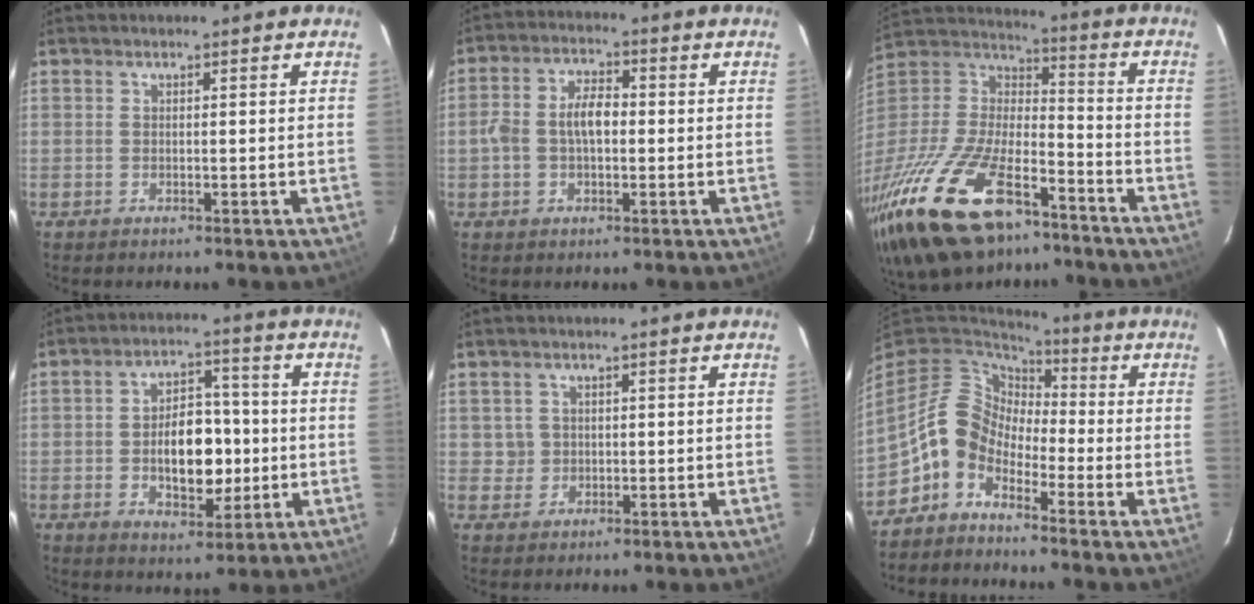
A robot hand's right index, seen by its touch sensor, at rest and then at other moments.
{"total": 6.5, "force": [-0.5, 3.8, 5.2], "torque": [-0.103, 0.017, -0.007]}
{"total": 33.6, "force": [-21.5, 15.0, 21.0], "torque": [-0.445, -0.033, -0.350]}
{"total": 11.1, "force": [-1.6, 6.6, 8.8], "torque": [-0.153, 0.016, -0.013]}
{"total": 2.3, "force": [0.4, 2.3, -0.1], "torque": [0.008, 0.009, 0.009]}
{"total": 9.5, "force": [-5.0, 6.7, 4.6], "torque": [-0.090, 0.026, -0.116]}